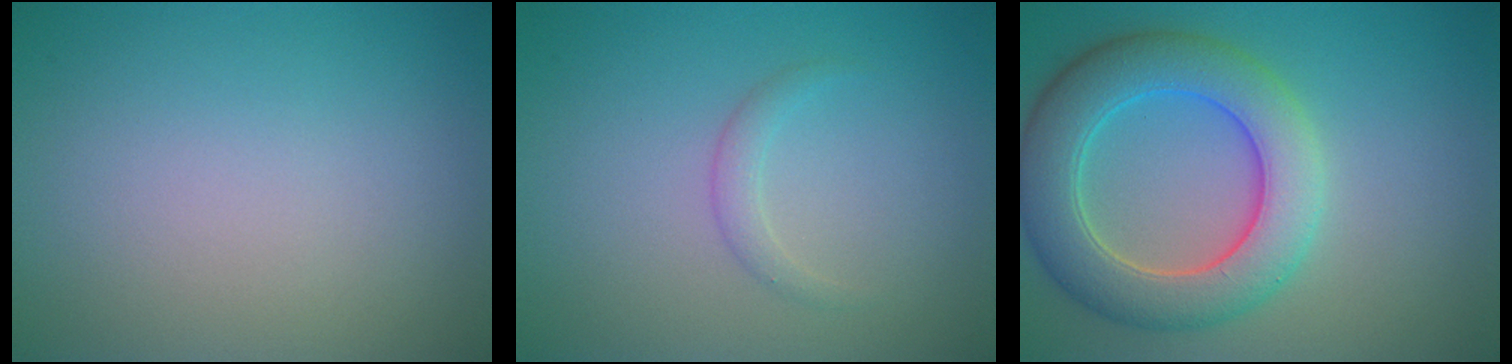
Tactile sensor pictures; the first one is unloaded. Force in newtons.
{"total": 1.2, "press": 1.2, "slide": 0.0}
{"total": 7.5, "press": 7.4, "slide": 0.6}